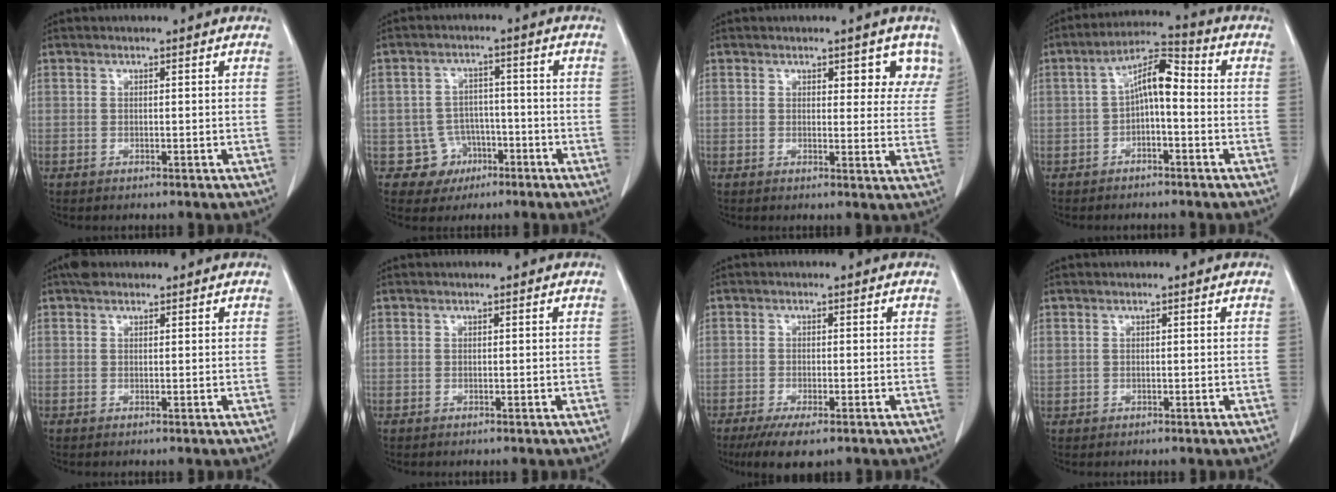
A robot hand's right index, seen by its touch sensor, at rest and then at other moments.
{"total": 5.5, "force": [-2.3, 5.0, -0.1], "torque": [0.012, 0.016, -0.030]}
{"total": 5.4, "force": [3.8, 2.5, 3.0], "torque": [-0.013, -0.006, 0.034]}
{"total": 7.1, "force": [-0.4, 2.2, 6.7], "torque": [-0.123, 0.032, -0.010]}
{"total": 1.9, "force": [1.4, 1.0, 0.7], "torque": [-0.014, 0.018, 0.021]}
{"total": 0.0}
{"total": 5.5, "force": [-3.6, 1.6, 3.8], "torque": [-0.064, -0.011, -0.056]}
{"total": 1.0, "force": [0.5, 0.8, 0.4], "torque": [-0.013, 0.014, 0.013]}